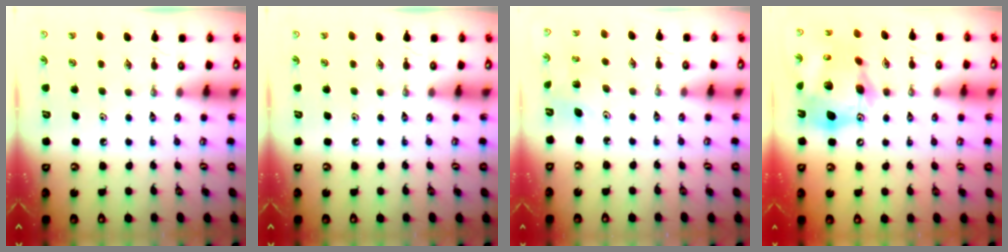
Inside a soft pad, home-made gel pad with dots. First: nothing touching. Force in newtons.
{"total": 0.0}
{"total": 2.7, "press": 2.7, "slide": 0.3}
{"total": 21.2, "press": 20.9, "slide": 3.4}